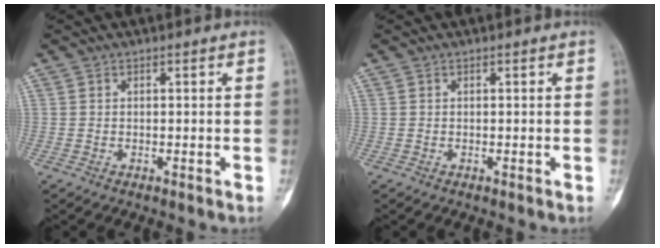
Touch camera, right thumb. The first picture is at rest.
{"total": 0.0}